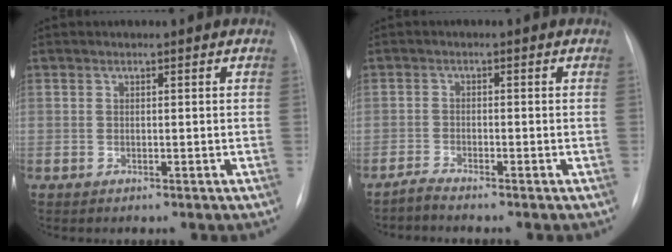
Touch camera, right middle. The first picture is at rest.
{"total": 1.6, "force": [-1.5, -0.4, 0.0], "torque": [-0.004, -0.008, -0.033]}